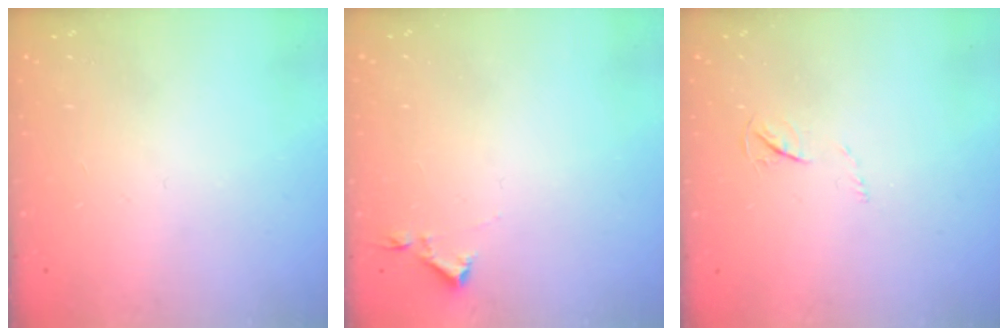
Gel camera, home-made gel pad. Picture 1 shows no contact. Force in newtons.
{"total": 2.9, "press": 2.9, "slide": 0.5}
{"total": 3.1, "press": 3.1, "slide": 0.5}